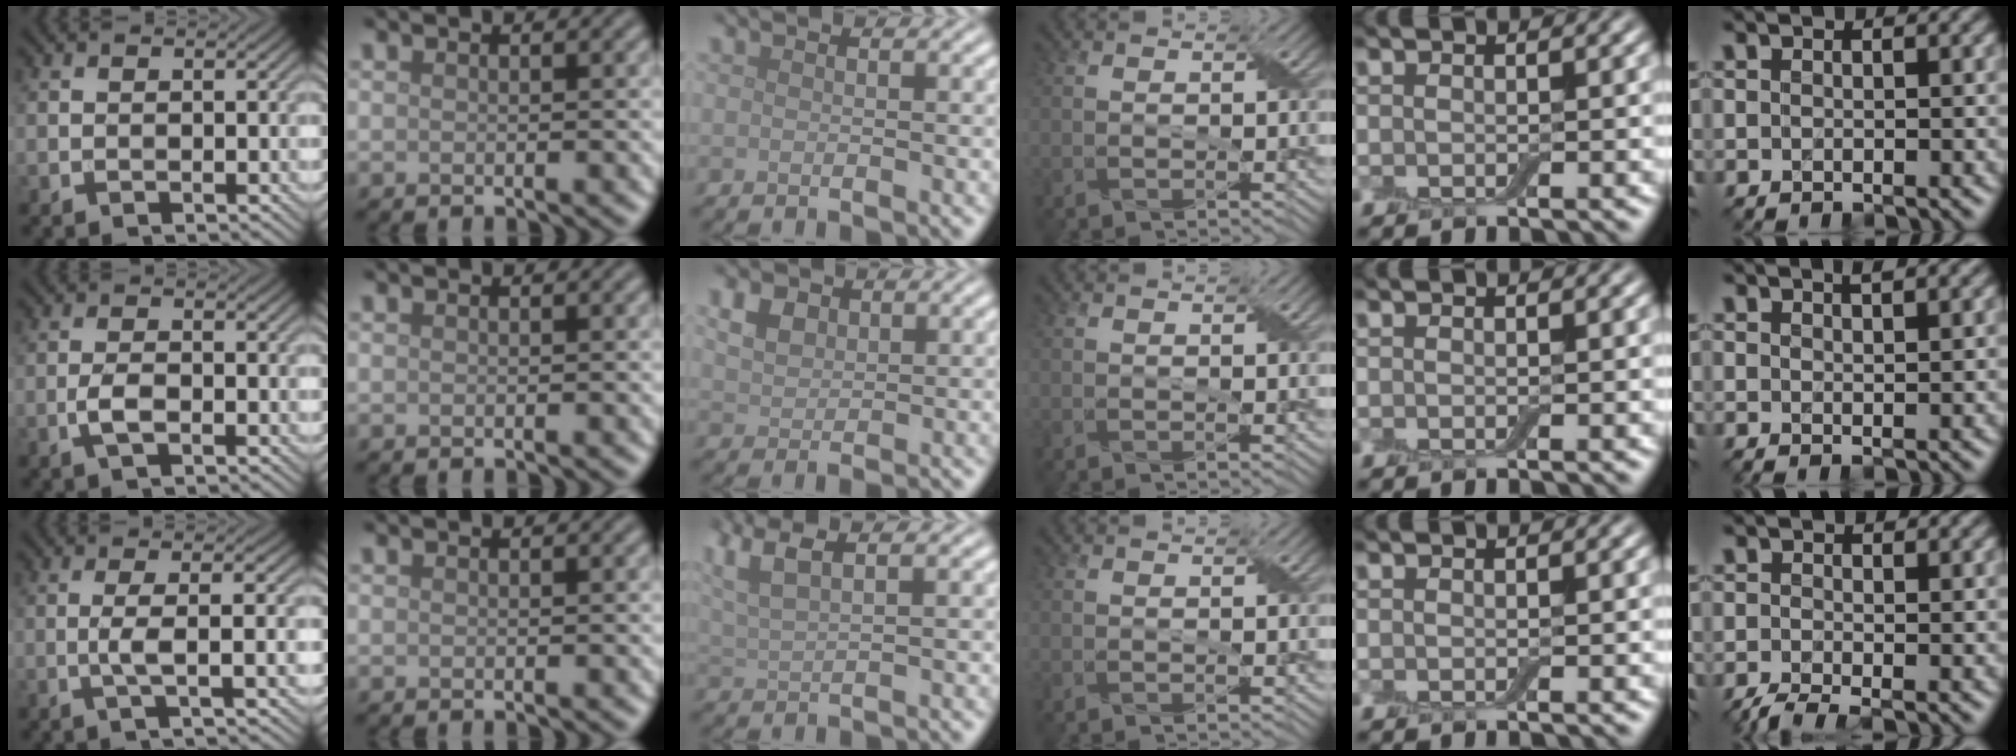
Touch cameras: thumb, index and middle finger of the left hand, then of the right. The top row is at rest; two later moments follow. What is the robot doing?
{"motion": "peel", "object": "aluminum foil"}